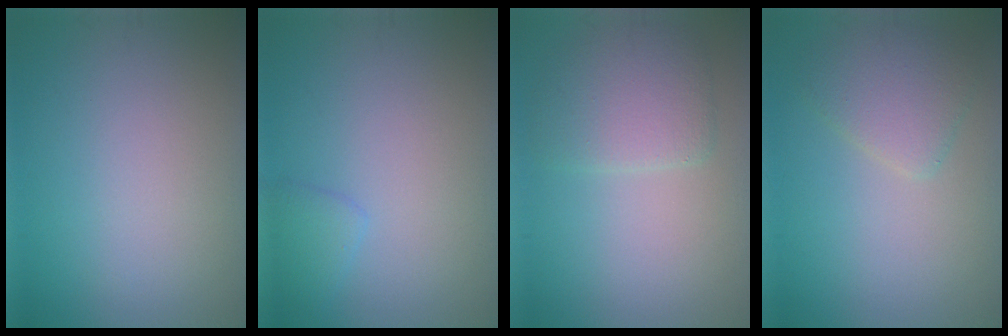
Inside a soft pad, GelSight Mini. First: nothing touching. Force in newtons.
{"total": 1.4, "press": 1.4, "slide": 0.1}
{"total": 3.9, "press": 3.8, "slide": 0.2}
{"total": 3.0, "press": 3.0, "slide": 0.2}